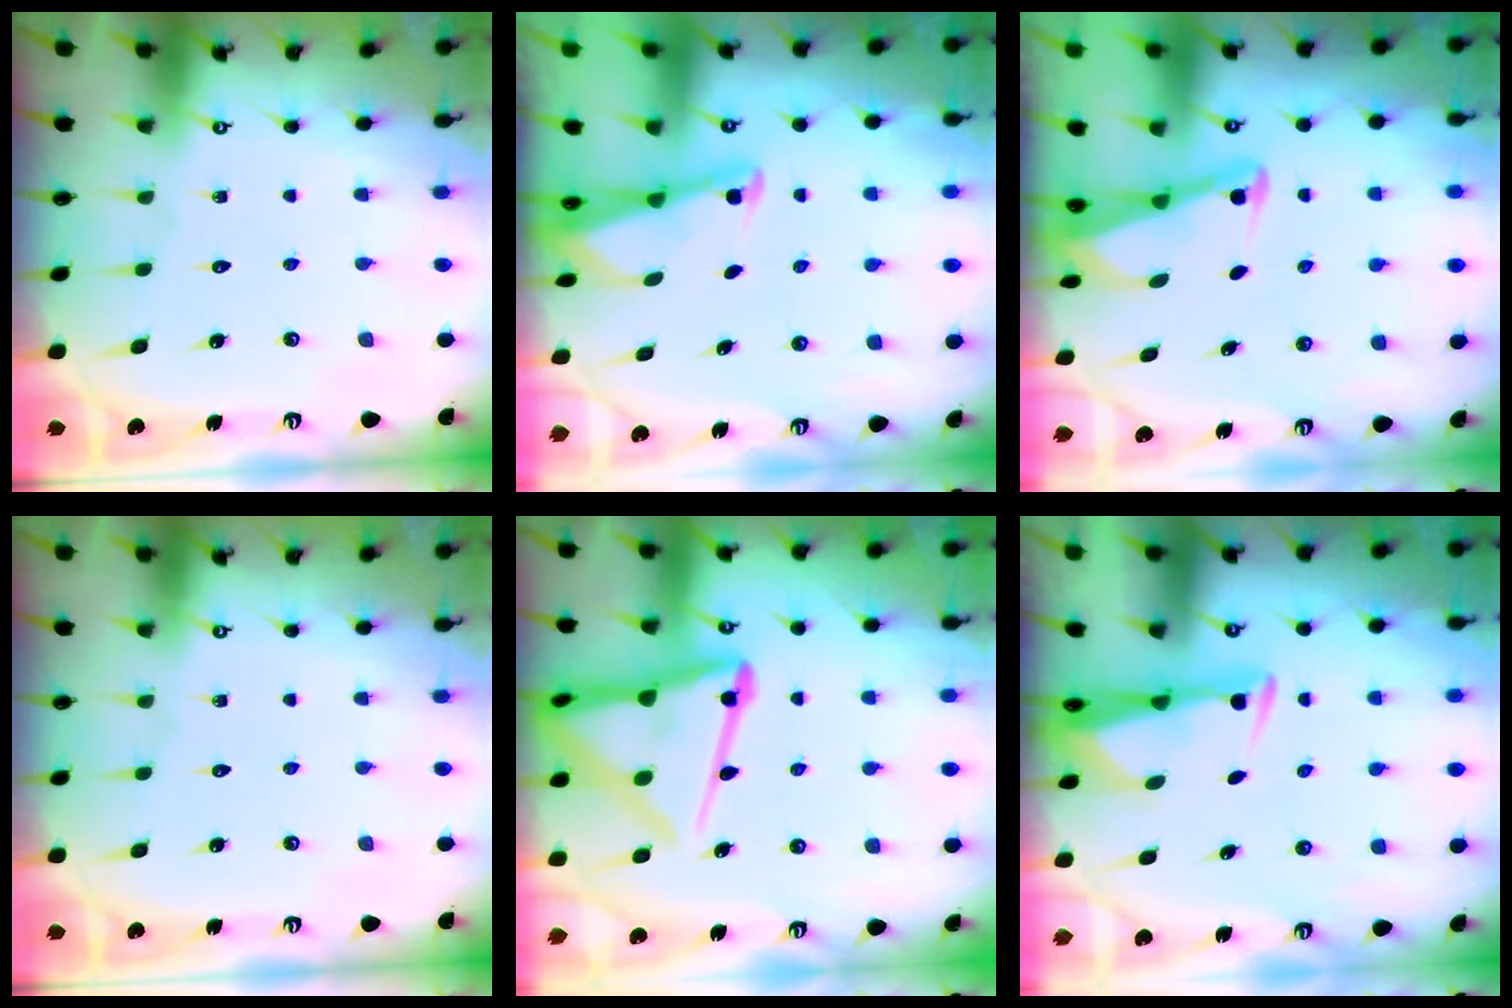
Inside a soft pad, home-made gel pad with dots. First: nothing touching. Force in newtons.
{"total": 2.3, "press": 2.2, "slide": 0.3}
{"total": 3.0, "press": 3.0, "slide": 0.4}
{"total": 0.0}
{"total": 16.7, "press": 16.6, "slide": 1.6}
{"total": 2.9, "press": 2.8, "slide": 0.9}